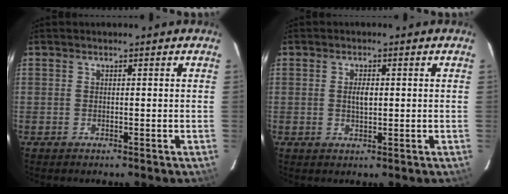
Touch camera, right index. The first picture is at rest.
{"total": 2.4, "force": [0.2, 1.1, 2.1], "torque": [-0.038, 0.002, 0.004]}